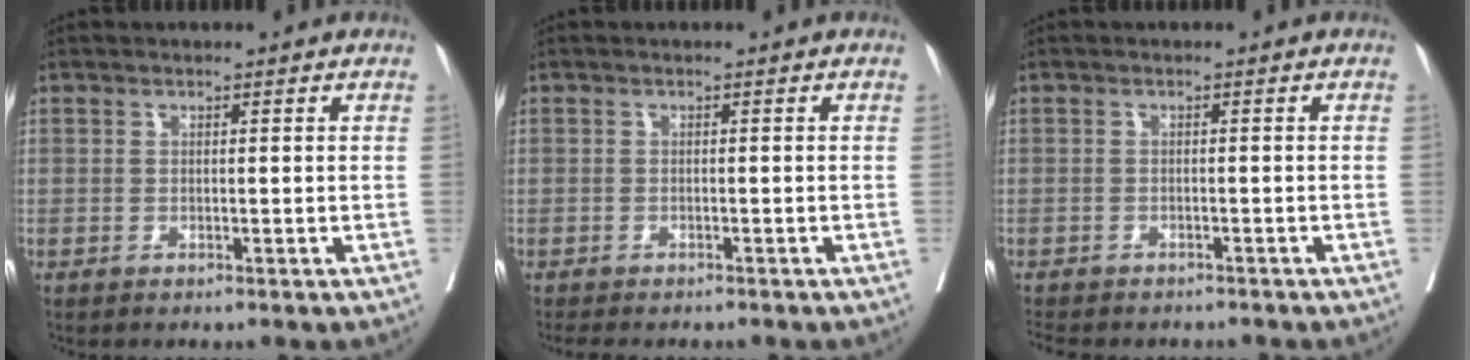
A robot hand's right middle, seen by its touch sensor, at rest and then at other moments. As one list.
[{"total": 4.8, "force": [-4.1, 1.5, 1.9], "torque": [-0.030, -0.010, -0.056]}, {"total": 8.7, "force": [-7.7, 2.6, 3.2], "torque": [-0.061, -0.006, -0.101]}]